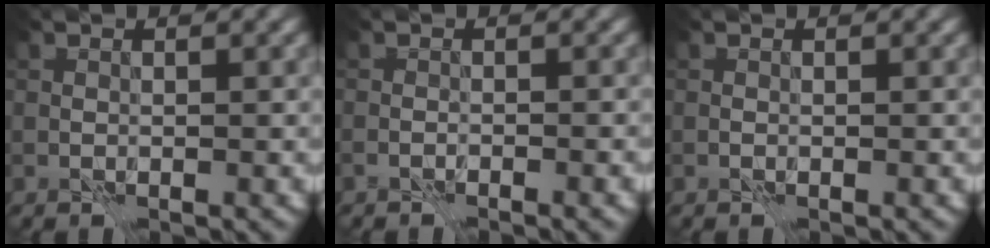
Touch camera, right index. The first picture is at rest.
{"total": 1.4, "force": [-1.2, 0.2, 0.8], "torque": [-0.016, -0.001, -0.023]}
{"total": 0.0}